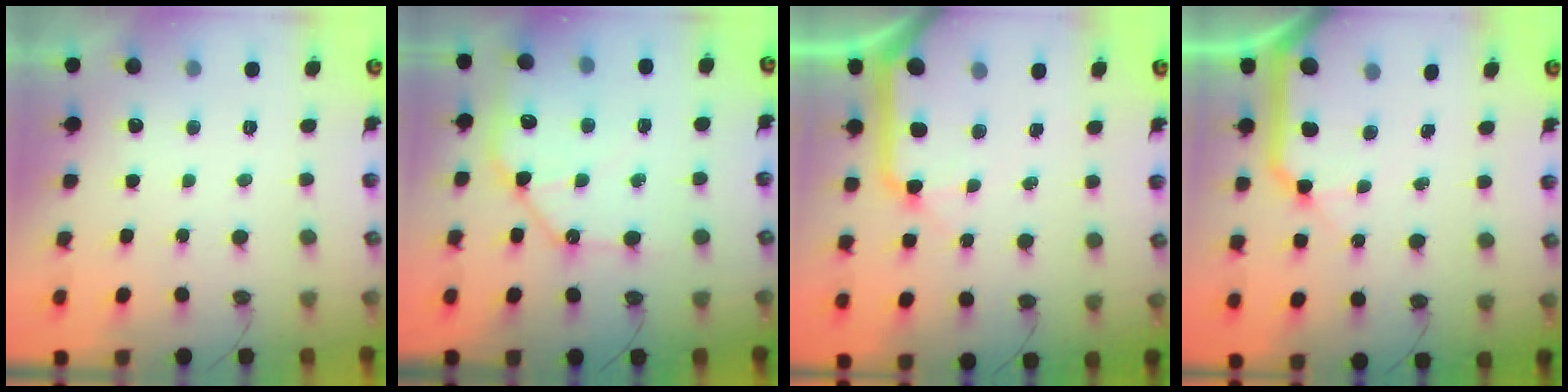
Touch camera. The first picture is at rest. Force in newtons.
{"total": 12.3, "press": 12.2, "slide": 1.6}
{"total": 16.5, "press": 16.4, "slide": 1.9}
{"total": 15.9, "press": 15.7, "slide": 1.9}